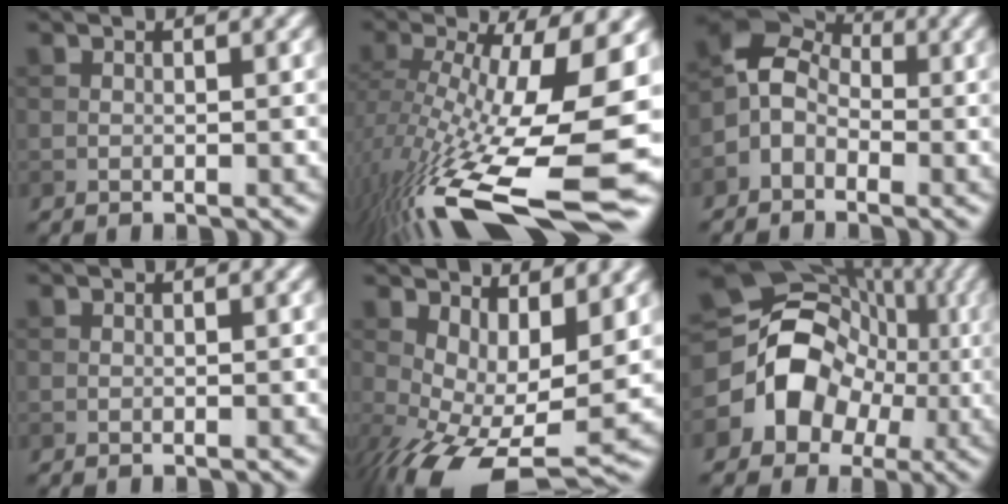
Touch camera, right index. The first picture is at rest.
{"total": 16.2, "force": [-4.3, 4.8, 14.9], "torque": [-0.269, -0.012, -0.070]}
{"total": 4.5, "force": [-1.7, 3.7, 2.1], "torque": [-0.032, 0.016, -0.048]}
{"total": 0.0}
{"total": 10.5, "force": [-1.0, 4.5, 9.4], "torque": [-0.159, -0.013, -0.006]}
{"total": 12.1, "force": [-1.4, 10.4, 6.0], "torque": [-0.102, 0.009, -0.048]}